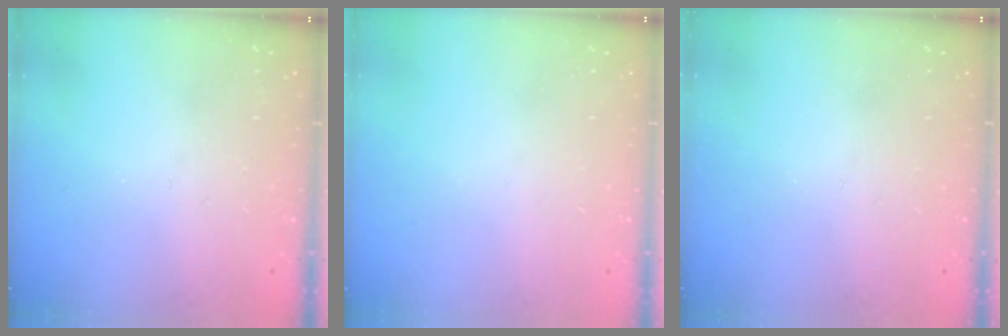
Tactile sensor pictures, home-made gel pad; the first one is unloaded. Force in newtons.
{"total": 0.0}
{"total": 0.0}